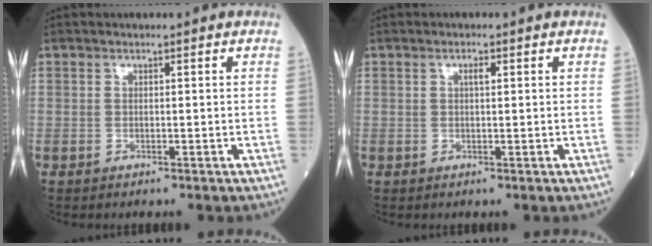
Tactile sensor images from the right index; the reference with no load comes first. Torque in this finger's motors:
{"motor_torque": [0.13, 0.04, 0.05, 0.03]}